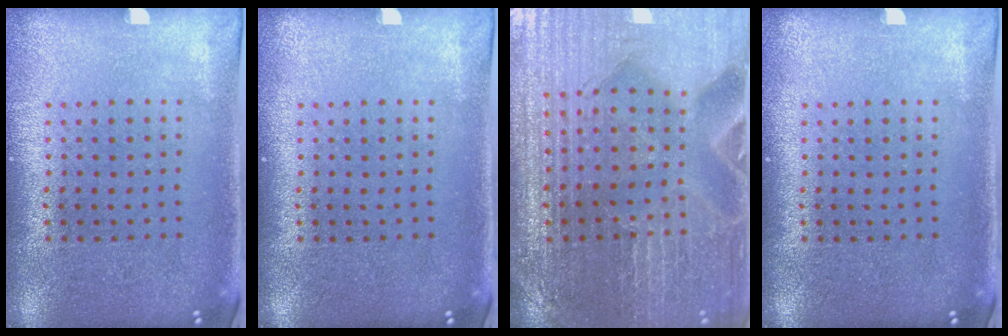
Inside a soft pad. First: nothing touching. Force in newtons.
{"total": 0.0}
{"total": 3.4, "press": 3.4, "slide": 0.3}
{"total": 0.0}